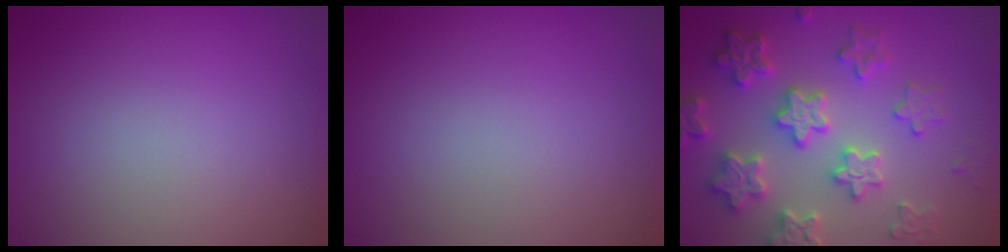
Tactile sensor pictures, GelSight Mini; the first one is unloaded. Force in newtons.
{"total": 0.0}
{"total": 6.1, "press": 6.0, "slide": 1.3}